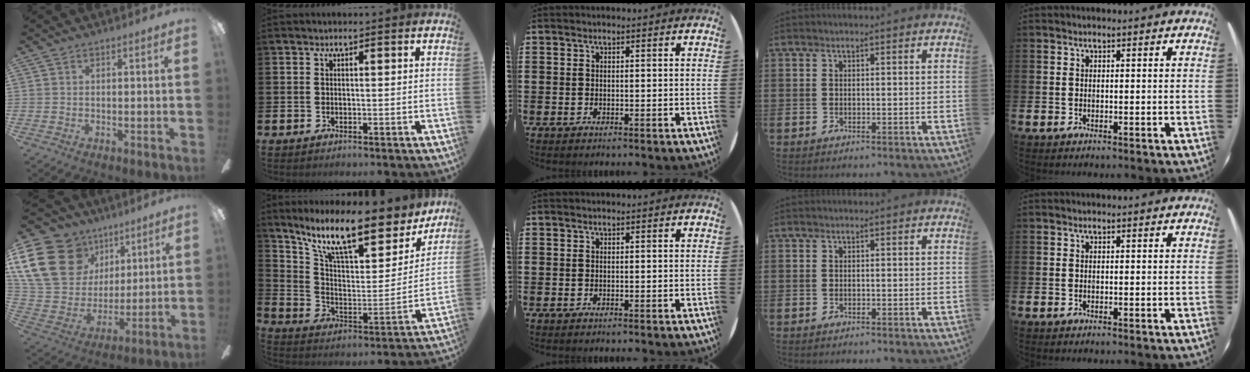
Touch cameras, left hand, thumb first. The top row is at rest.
{"thumb": {"total": 22.7, "force": [10.1, 17.0, 11.1], "torque": [-0.236, -0.032, 0.200]}, "index": {"total": 13.7, "force": [10.7, 4.0, 7.5], "torque": [-0.164, -0.071, 0.182]}}